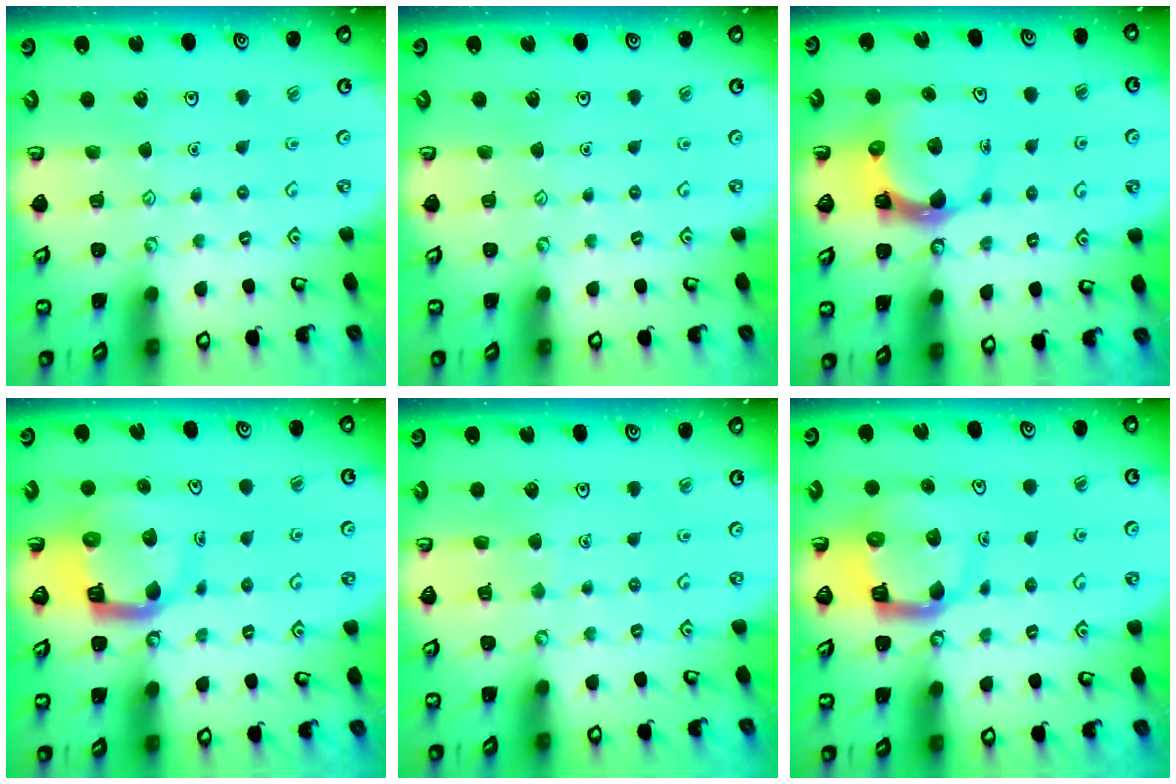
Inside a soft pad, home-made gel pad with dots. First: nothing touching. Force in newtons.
{"total": 0.0}
{"total": 4.7, "press": 4.7, "slide": 0.7}
{"total": 10.2, "press": 10.1, "slide": 1.4}
{"total": 4.4, "press": 4.4, "slide": 0.4}
{"total": 9.6, "press": 9.5, "slide": 1.4}